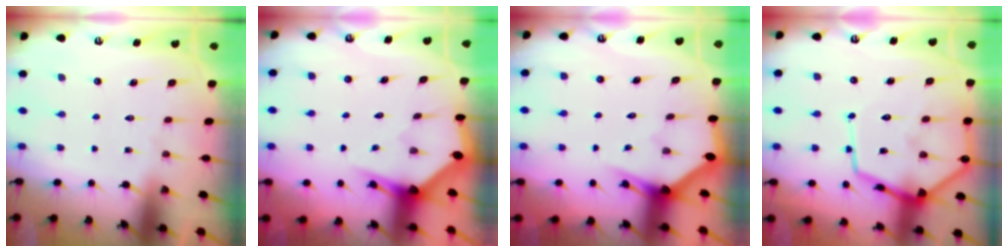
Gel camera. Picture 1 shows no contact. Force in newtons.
{"total": 3.1, "press": 3.1, "slide": 0.5}
{"total": 3.0, "press": 3.0, "slide": 0.1}
{"total": 15.1, "press": 15.0, "slide": 1.5}